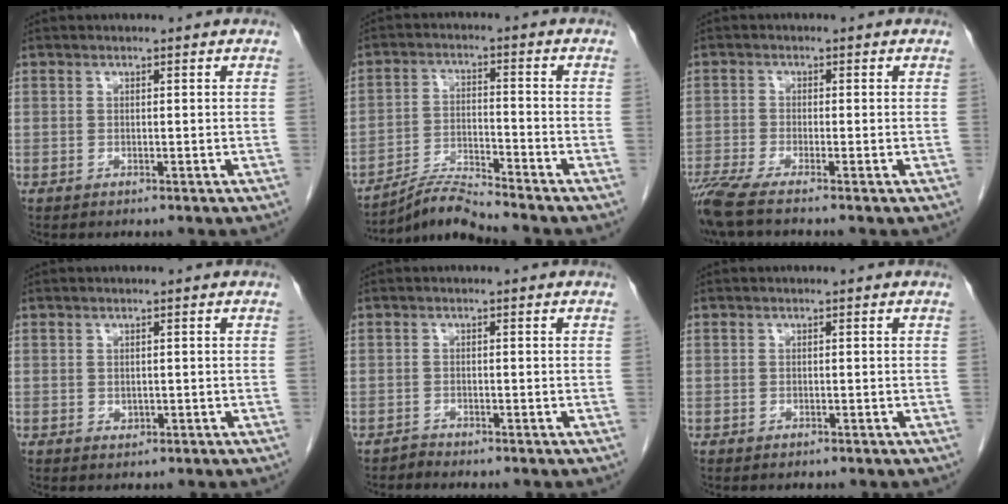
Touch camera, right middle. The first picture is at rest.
{"total": 6.0, "force": [-5.7, -1.5, 1.0], "torque": [-0.018, -0.010, -0.106]}
{"total": 5.8, "force": [-4.7, -0.6, 3.4], "torque": [-0.059, -0.020, -0.087]}
{"total": 0.7, "force": [0.0, 0.5, 0.5], "torque": [-0.010, -0.002, 0.001]}
{"total": 0.7, "force": [-0.6, -0.2, -0.3], "torque": [0.009, -0.005, -0.012]}
{"total": 0.0}